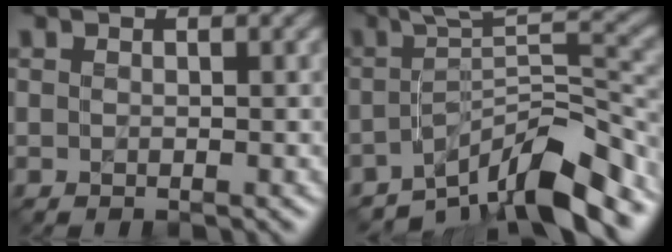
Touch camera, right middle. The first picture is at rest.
{"total": 9.1, "force": [-5.7, 2.1, 6.8], "torque": [-0.085, 0.008, -0.103]}